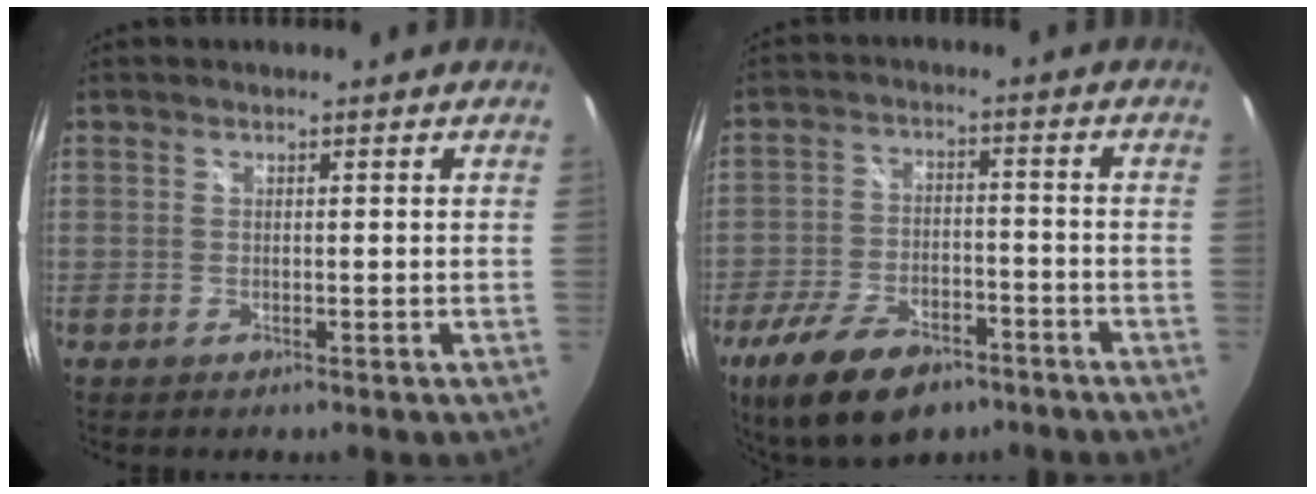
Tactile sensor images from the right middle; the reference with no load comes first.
{"total": 14.9, "force": [-9.7, 7.1, 8.8], "torque": [-0.191, -0.021, -0.165]}